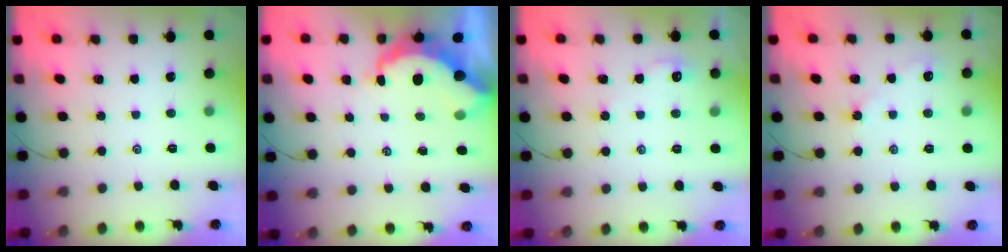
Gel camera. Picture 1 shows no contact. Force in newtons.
{"total": 8.8, "press": 8.7, "slide": 1.0}
{"total": 1.8, "press": 1.8, "slide": 0.3}
{"total": 3.1, "press": 3.1, "slide": 0.6}